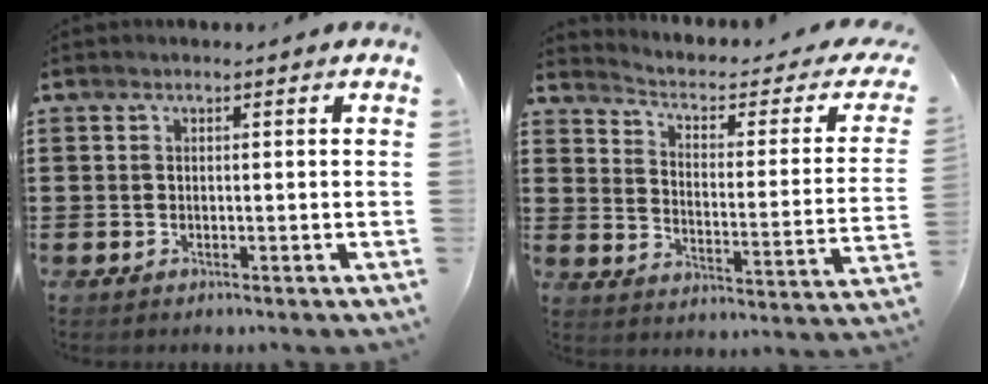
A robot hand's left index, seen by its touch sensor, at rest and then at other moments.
{"total": 2.6, "force": [1.3, 0.9, 2.1], "torque": [-0.052, -0.017, 0.012]}